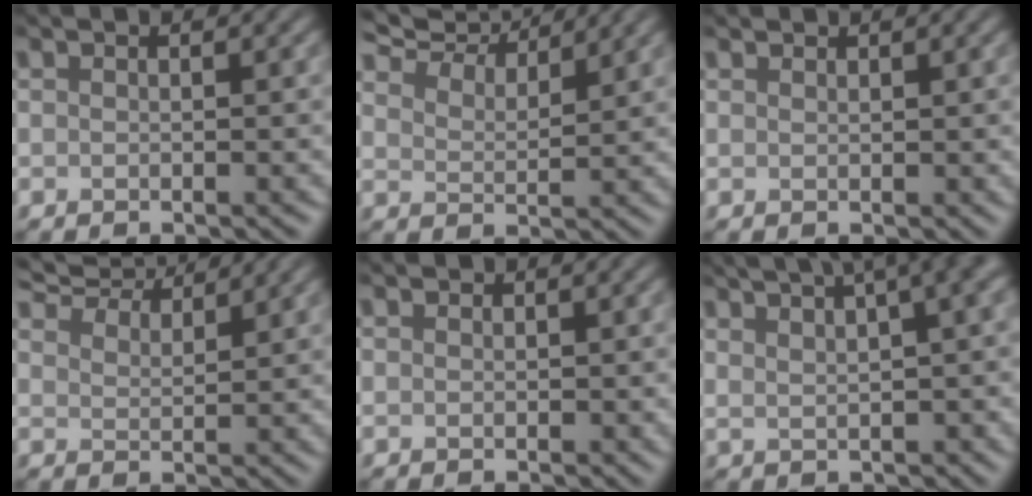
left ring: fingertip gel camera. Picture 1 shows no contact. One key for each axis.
{"total": 7.7, "fx": 6.8, "fy": 2.1, "fz": 2.9, "tx": -0.066, "ty": 0.015, "tz": 0.111}
{"total": 0.9, "fx": 0.8, "fy": 0.4, "fz": 0.1, "tx": -0.002, "ty": 0.001, "tz": 0.017}
{"total": 7.0, "fx": 6.4, "fy": 1.3, "fz": 2.3, "tx": -0.054, "ty": 0.012, "tz": 0.104}
{"total": 0.7, "fx": 0.3, "fy": 0.6, "fz": 0.2, "tx": -0.001, "ty": -0.002, "tz": 0.003}
{"total": 11.2, "fx": 6.4, "fy": 4.2, "fz": 8.1, "tx": -0.099, "ty": 0.054, "tz": 0.078}